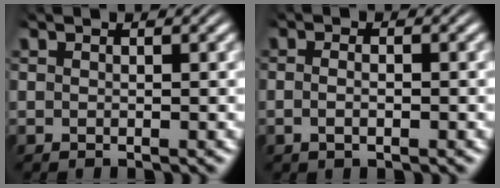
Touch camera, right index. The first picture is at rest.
{"total": 1.5, "force": [-0.8, 0.3, 1.2], "torque": [-0.030, -0.006, -0.012]}